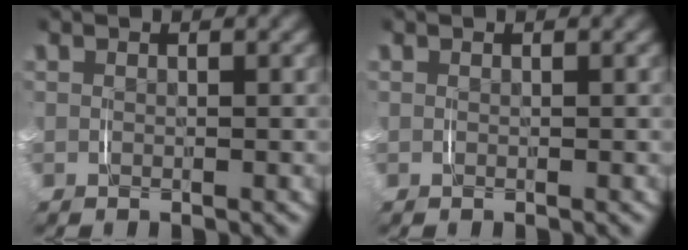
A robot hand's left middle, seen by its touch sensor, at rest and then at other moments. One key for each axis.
{"total": 0.0}